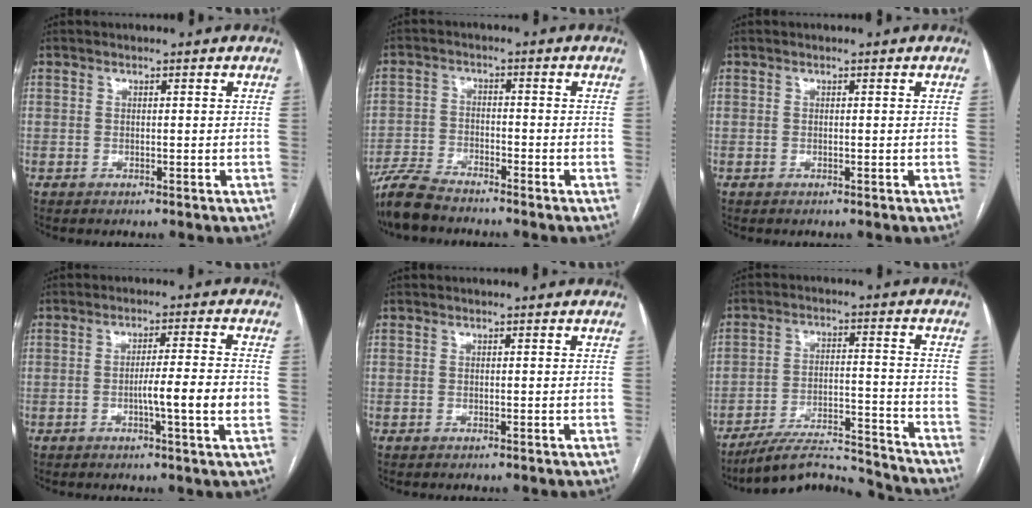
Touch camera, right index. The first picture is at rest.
{"total": 6.4, "force": [-5.9, 1.3, 2.3], "torque": [-0.048, -0.017, -0.114]}
{"total": 0.0}
{"total": 6.9, "force": [-1.5, -0.6, 6.7], "torque": [-0.104, -0.001, -0.024]}
{"total": 0.0}
{"total": 12.3, "force": [-12.0, 0.6, 2.4], "torque": [-0.032, 0.021, -0.194]}